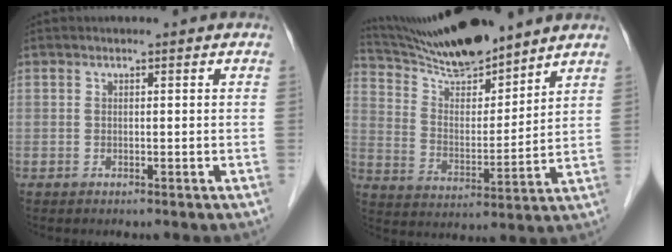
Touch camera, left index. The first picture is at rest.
{"total": 13.9, "force": [12.7, 1.2, 5.4], "torque": [-0.101, 0.004, 0.237]}